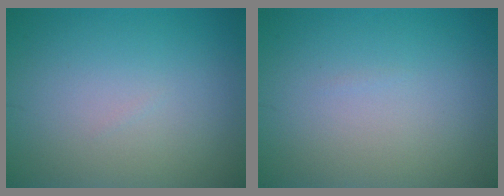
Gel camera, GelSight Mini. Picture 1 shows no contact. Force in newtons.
{"total": 0.0}